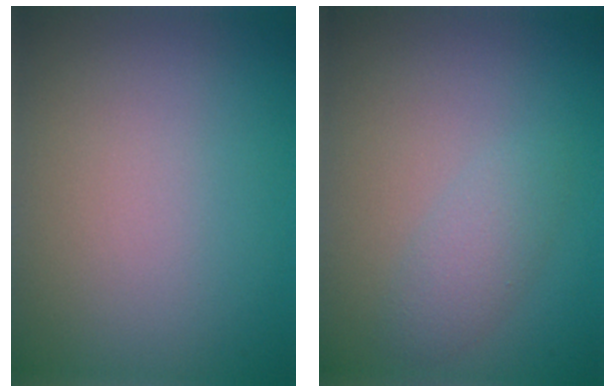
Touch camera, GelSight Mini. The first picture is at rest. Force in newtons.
{"total": 1.9, "press": 1.9, "slide": 0.1}